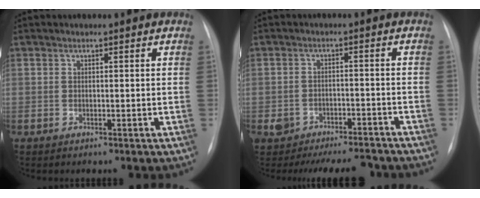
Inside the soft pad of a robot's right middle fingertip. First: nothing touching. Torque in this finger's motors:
{"motor_torque": [0.24, -0.24, 0.11, 0.06]}